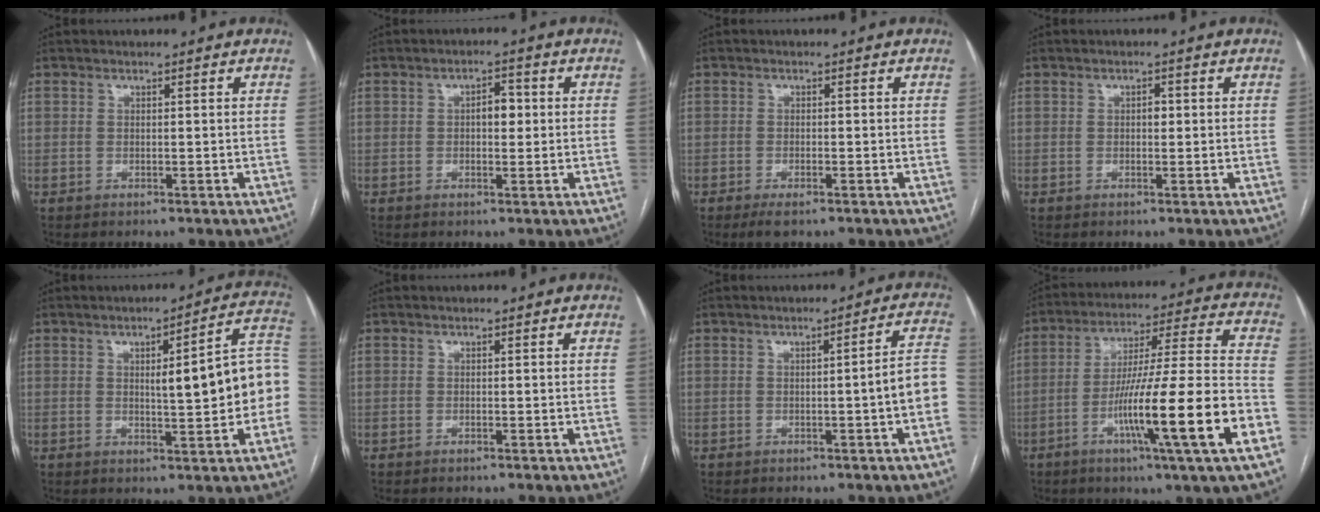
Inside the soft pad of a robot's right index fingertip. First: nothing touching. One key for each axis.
{"total": 3.0, "fx": 0.2, "fy": 1.5, "fz": 2.6, "tx": -0.037, "ty": 0.011, "tz": 0.002}
{"total": 2.6, "fx": -1.7, "fy": 0.5, "fz": 1.8, "tx": -0.034, "ty": -0.005, "tz": -0.028}
{"total": 1.1, "fx": 0.0, "fy": 0.6, "fz": 0.9, "tx": -0.010, "ty": 0.003, "tz": -0.001}
{"total": 11.5, "fx": -0.4, "fy": 1.9, "fz": 11.3, "tx": -0.135, "ty": 0.029, "tz": -0.005}
{"total": 0.0}
{"total": 5.7, "fx": -1.4, "fy": -0.3, "fz": 5.5, "tx": -0.057, "ty": 0.014, "tz": -0.022}
{"total": 20.1, "fx": -7.5, "fy": -0.9, "fz": 18.6, "tx": -0.294, "ty": -0.014, "tz": -0.125}